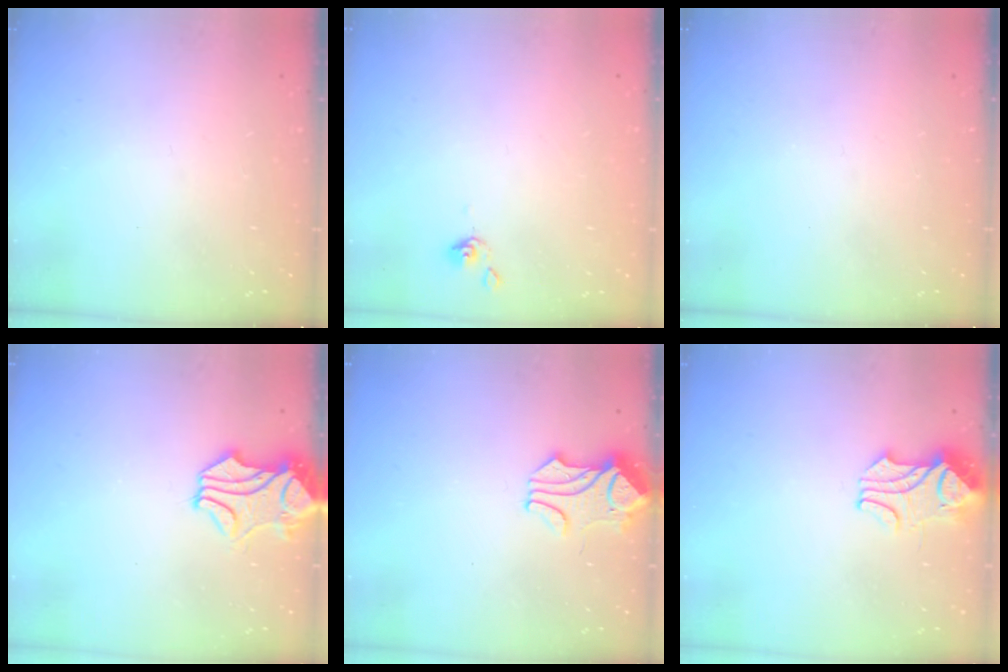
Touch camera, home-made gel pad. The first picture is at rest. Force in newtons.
{"total": 1.0, "press": 0.9, "slide": 0.4}
{"total": 0.0}
{"total": 1.7, "press": 1.2, "slide": 1.2}
{"total": 1.4, "press": 0.6, "slide": 1.2}
{"total": 2.3, "press": 2.2, "slide": 0.8}